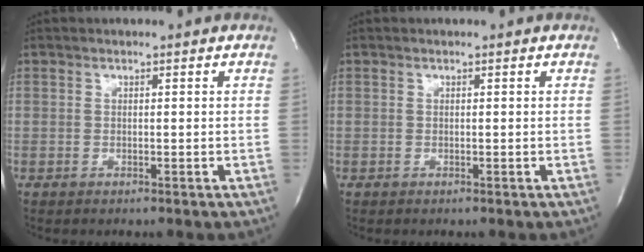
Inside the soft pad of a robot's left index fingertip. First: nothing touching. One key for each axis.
{"total": 0.0}